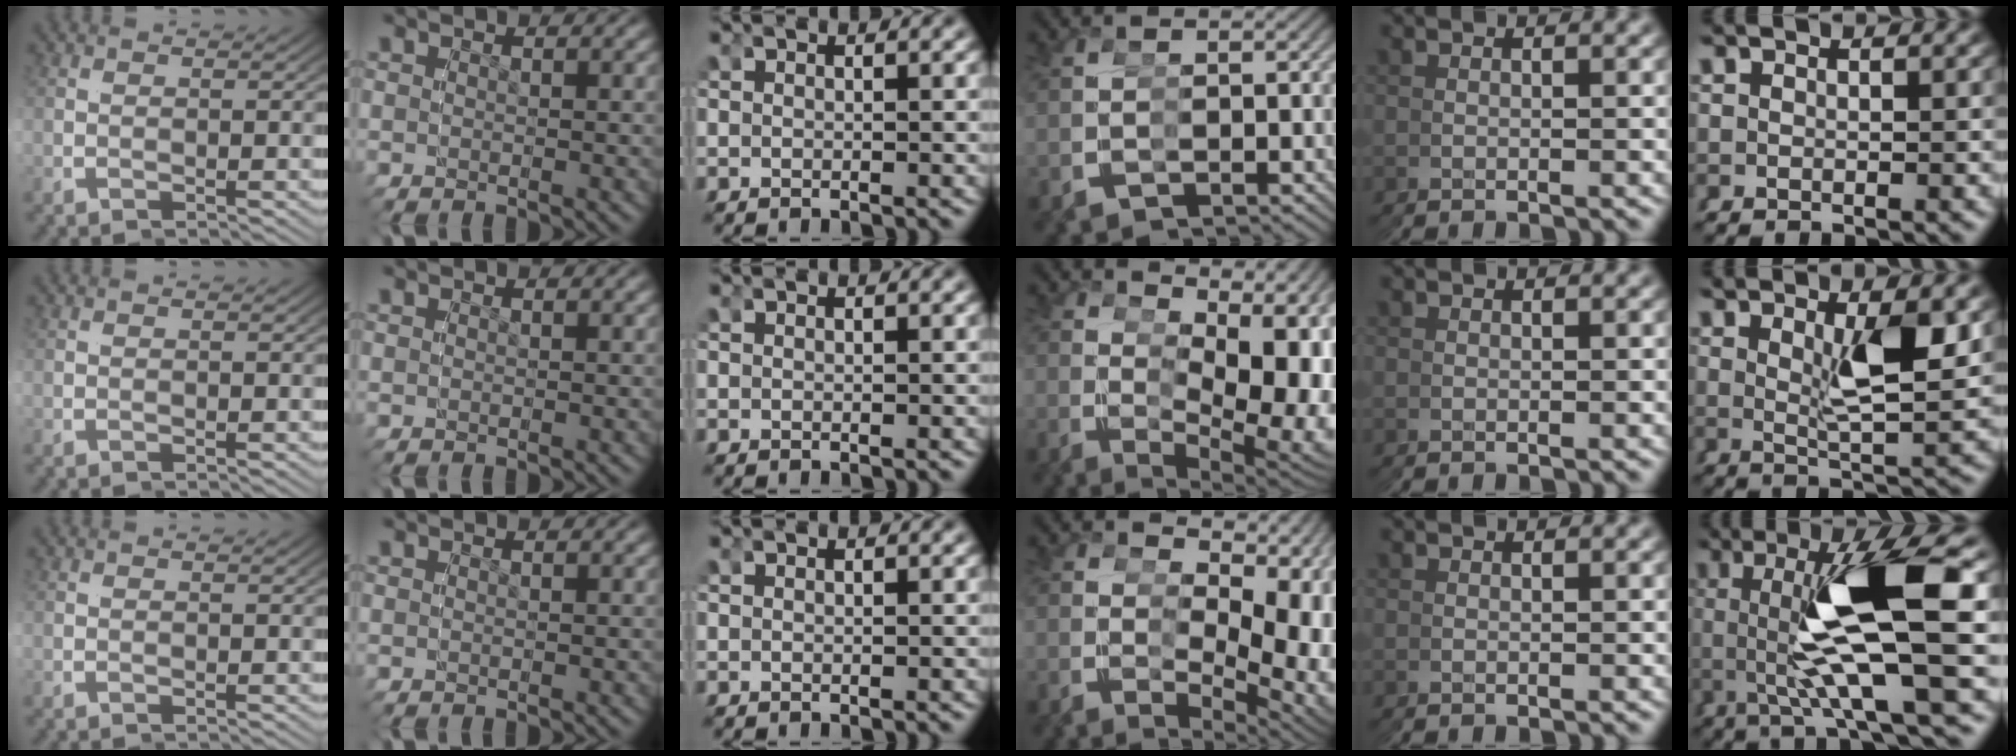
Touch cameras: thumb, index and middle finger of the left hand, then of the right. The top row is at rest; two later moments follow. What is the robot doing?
{"motion": "grasp_and_lifting", "object": "legos"}